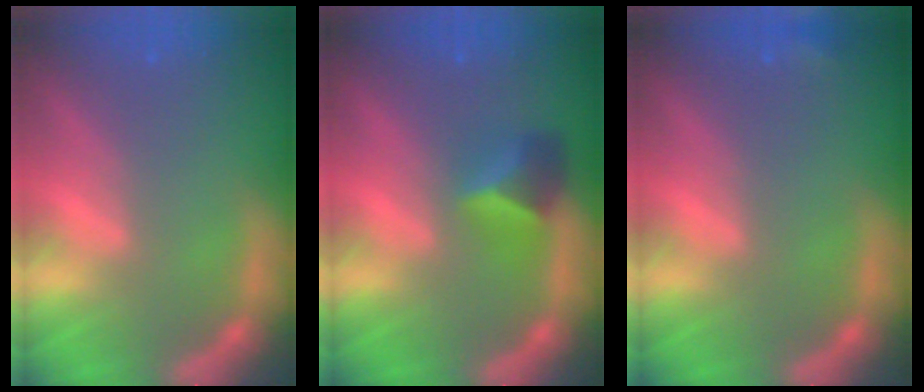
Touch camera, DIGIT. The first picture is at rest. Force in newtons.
{"total": 3.4}
{"total": 0.9}